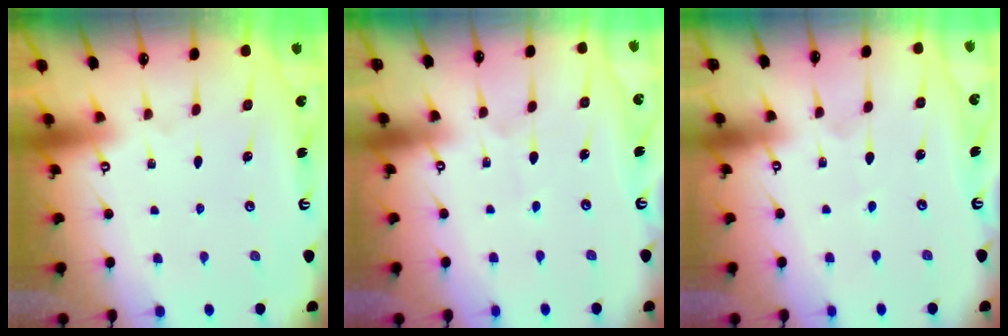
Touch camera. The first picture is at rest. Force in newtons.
{"total": 3.8, "press": 3.8, "slide": 0.5}
{"total": 2.8, "press": 2.8, "slide": 0.2}